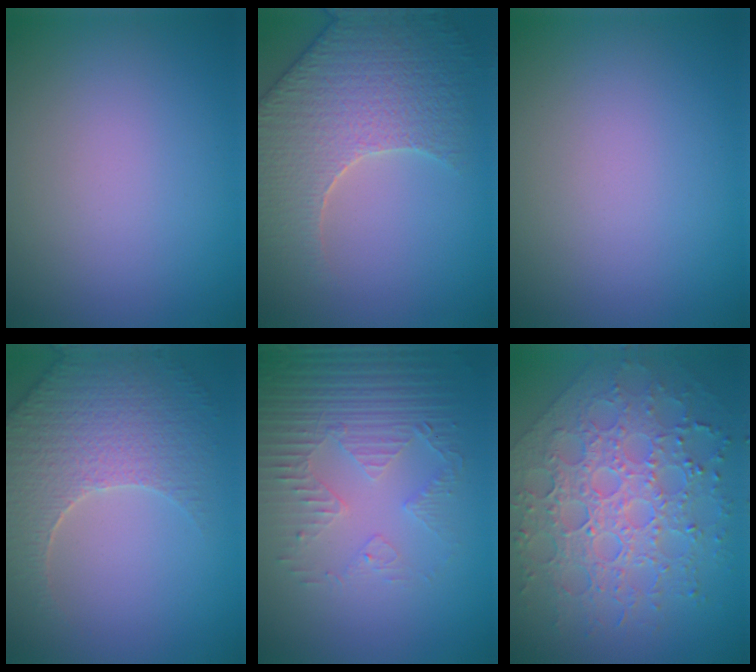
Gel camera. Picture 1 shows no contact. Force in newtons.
{"total": 6.5, "press": 5.6, "slide": 3.3}
{"total": 0.0}
{"total": 5.0, "press": 4.6, "slide": 1.9}
{"total": 5.2, "press": 3.5, "slide": 3.9}
{"total": 8.8, "press": 6.3, "slide": 6.1}